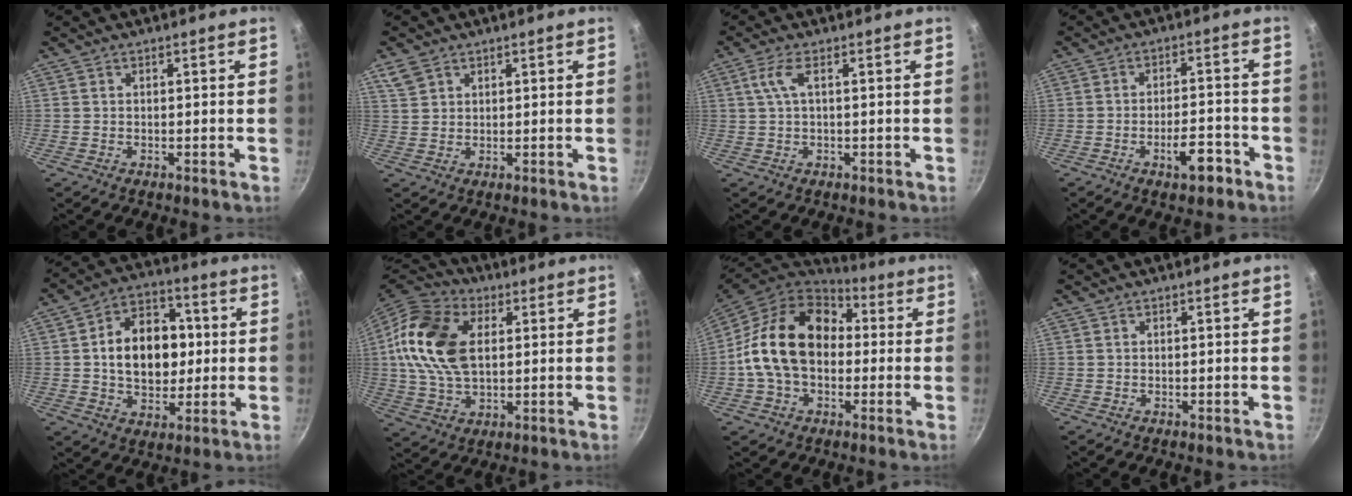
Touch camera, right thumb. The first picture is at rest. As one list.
[{"total": 3.9, "force": [2.4, 2.6, 1.6], "torque": [-0.025, -0.001, 0.049]}, {"total": 3.5, "force": [0.8, 0.8, 3.3], "torque": [-0.077, 0.006, 0.018]}, {"total": 6.8, "force": [-3.7, 2.7, 5.0], "torque": [-0.056, 0.028, -0.053]}, {"total": 15.9, "force": [1.1, 11.3, 11.1], "torque": [-0.131, 0.019, 0.012]}, {"total": 17.9, "force": [3.4, 11.5, 13.2], "torque": [-0.234, 0.006, 0.053]}, {"total": 18.4, "force": [0.6, 13.3, 12.8], "torque": [-0.198, 0.039, -0.003]}, {"total": 0.0}]